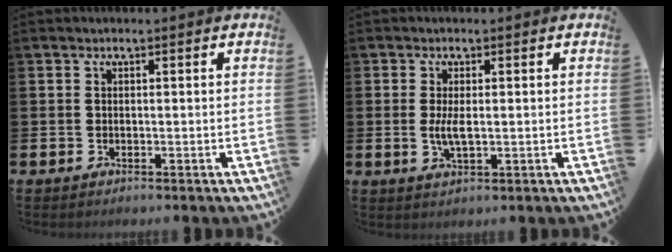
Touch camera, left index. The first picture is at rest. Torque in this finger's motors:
{"motor_torque": [0.87, -0.03, 0.15, 0.16]}